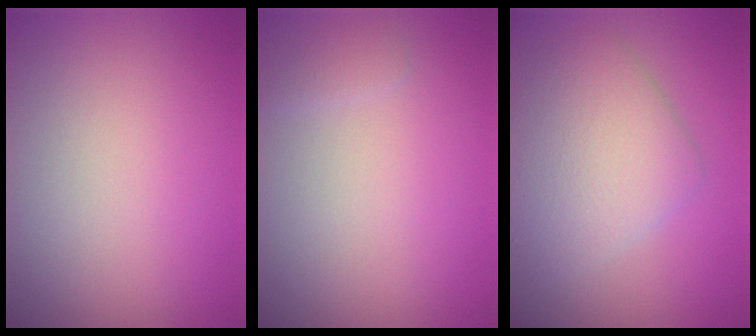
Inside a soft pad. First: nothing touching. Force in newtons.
{"total": 0.9, "press": 0.9, "slide": 0.0}
{"total": 5.0, "press": 5.0, "slide": 0.2}